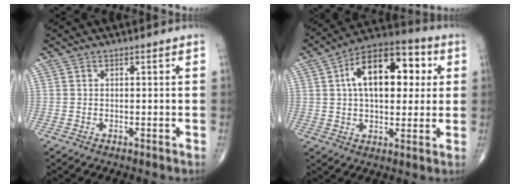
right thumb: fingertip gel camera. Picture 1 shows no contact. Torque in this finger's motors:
{"motor_torque": [1.30, 2.82, 1.53, 0.67, 0.14]}